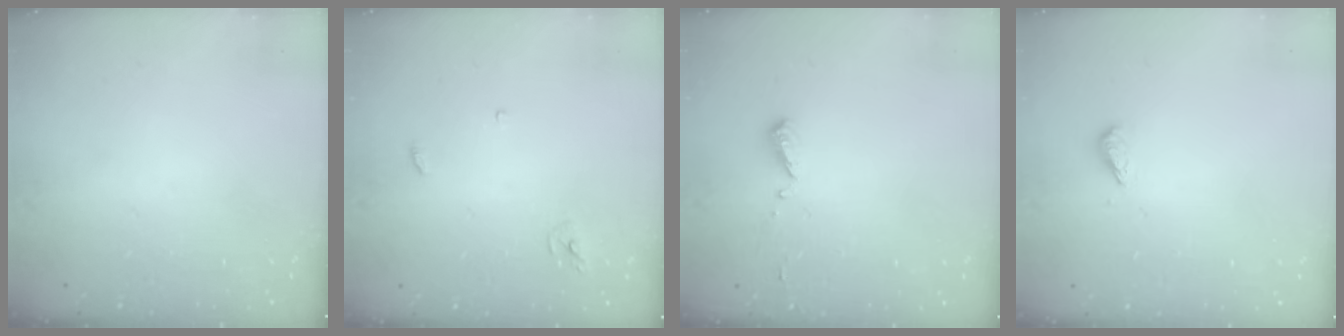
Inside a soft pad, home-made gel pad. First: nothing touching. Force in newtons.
{"total": 3.3, "press": 3.2, "slide": 0.3}
{"total": 4.7, "press": 4.7, "slide": 0.4}
{"total": 2.7, "press": 2.7, "slide": 0.6}